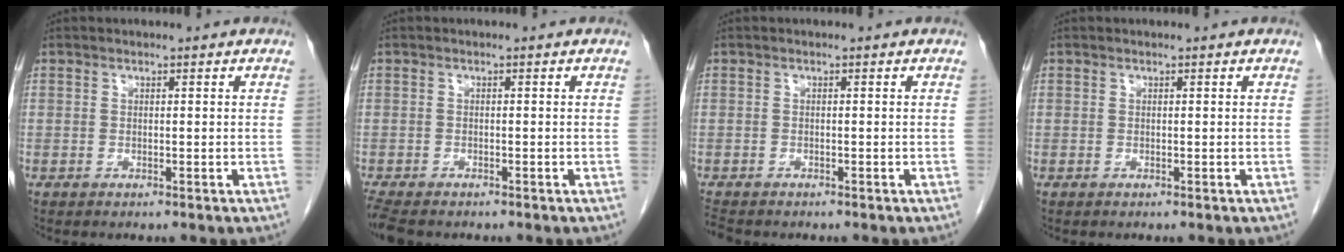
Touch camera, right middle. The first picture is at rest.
{"total": 4.9, "force": [-4.0, 1.5, 2.3], "torque": [-0.050, -0.014, -0.067]}
{"total": 1.9, "force": [-1.8, 0.5, 0.5], "torque": [-0.018, -0.009, -0.030]}
{"total": 0.0}